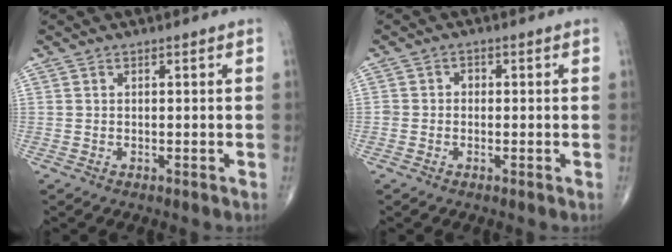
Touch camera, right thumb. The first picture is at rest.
{"total": 1.6, "force": [-0.2, 1.4, 0.7], "torque": [0.003, 0.007, -0.008]}